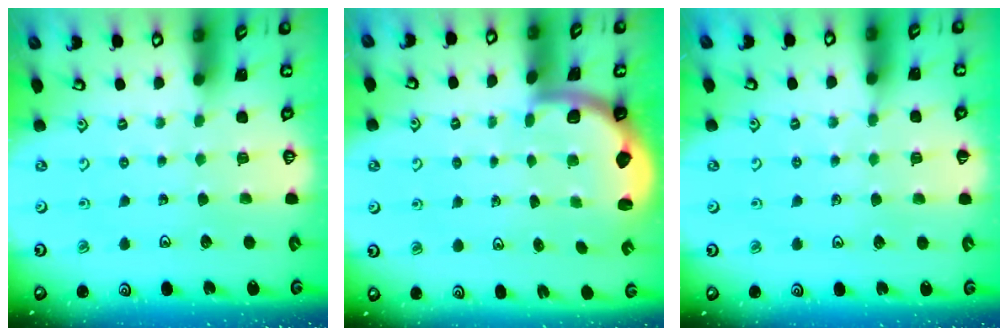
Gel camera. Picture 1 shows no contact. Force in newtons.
{"total": 2.0, "press": 2.0, "slide": 0.5}
{"total": 4.3, "press": 4.3, "slide": 0.7}